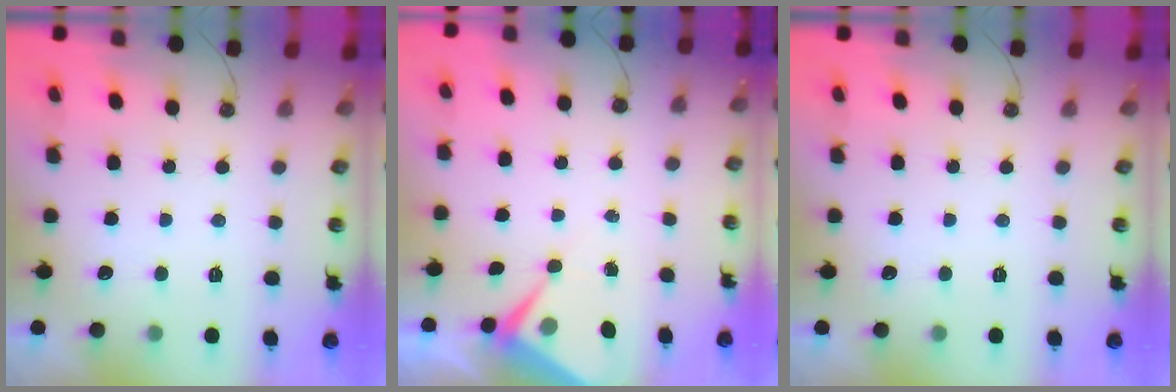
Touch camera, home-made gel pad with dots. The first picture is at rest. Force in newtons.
{"total": 5.8, "press": 5.8, "slide": 0.6}
{"total": 0.0}